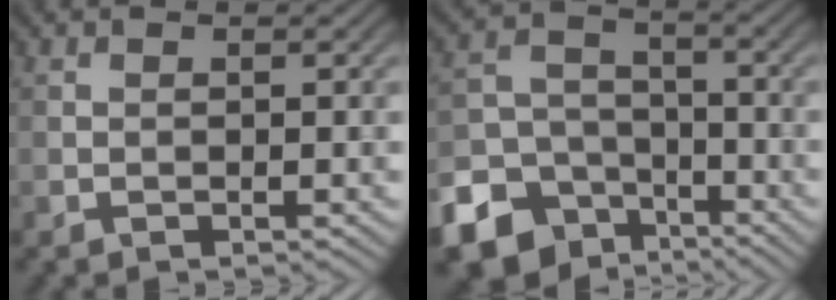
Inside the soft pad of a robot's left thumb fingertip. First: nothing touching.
{"total": 11.8, "force": [-7.3, 8.5, 3.8], "torque": [-0.105, -0.041, -0.124]}